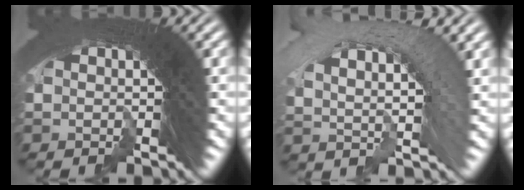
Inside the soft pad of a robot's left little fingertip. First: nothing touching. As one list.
[{"total": 5.2, "force": [-1.2, 4.3, 2.6], "torque": [-0.031, 0.015, -0.034]}]